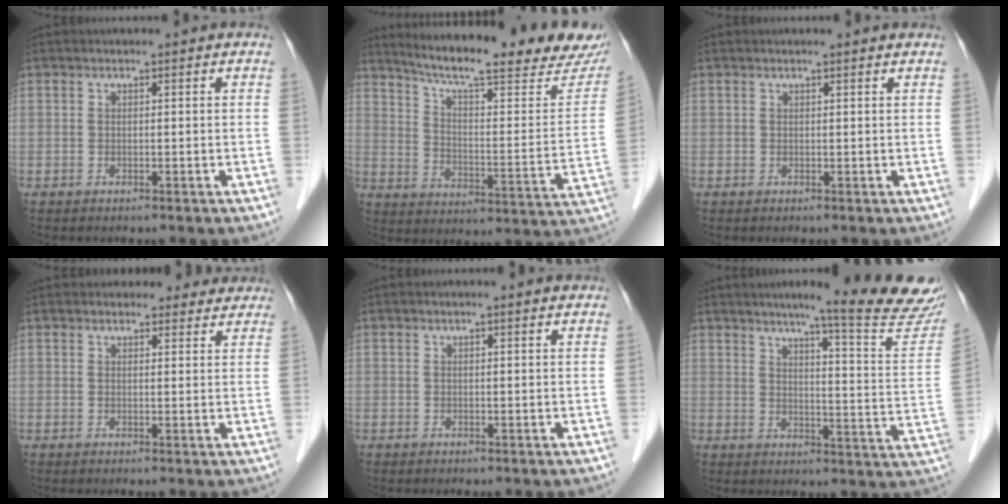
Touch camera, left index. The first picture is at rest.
{"total": 24.3, "force": [20.9, 2.1, 12.3], "torque": [-0.188, -0.045, 0.282]}
{"total": 1.2, "force": [1.1, -0.1, 0.4], "torque": [-0.016, 0.005, 0.014]}
{"total": 10.7, "force": [9.9, 3.4, 2.3], "torque": [0.001, 0.024, 0.108]}
{"total": 1.6, "force": [1.5, -0.2, 0.5], "torque": [-0.015, 0.004, 0.017]}
{"total": 18.3, "force": [16.1, -0.8, 8.7], "torque": [-0.109, -0.074, 0.186]}